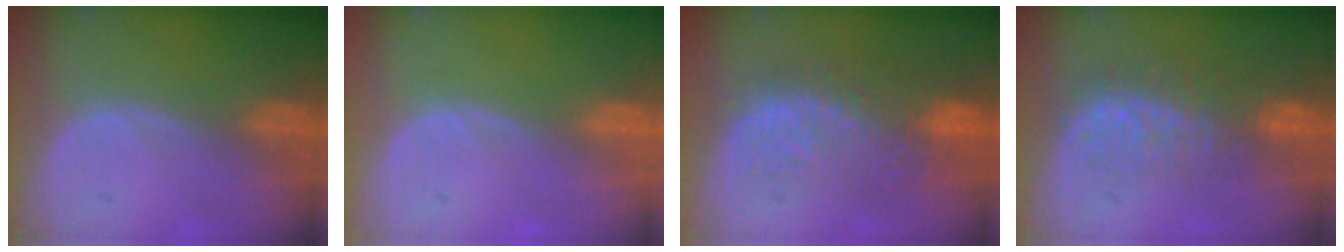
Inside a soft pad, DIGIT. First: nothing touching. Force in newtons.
{"total": 0.0}
{"total": 10.9, "press": 9.6, "slide": 5.2}
{"total": 7.6, "press": 7.3, "slide": 2.3}